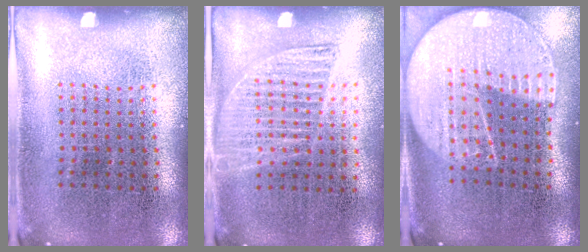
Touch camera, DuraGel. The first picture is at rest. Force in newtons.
{"total": 1.4, "press": 1.3, "slide": 0.5}
{"total": 2.3, "press": 2.0, "slide": 1.1}